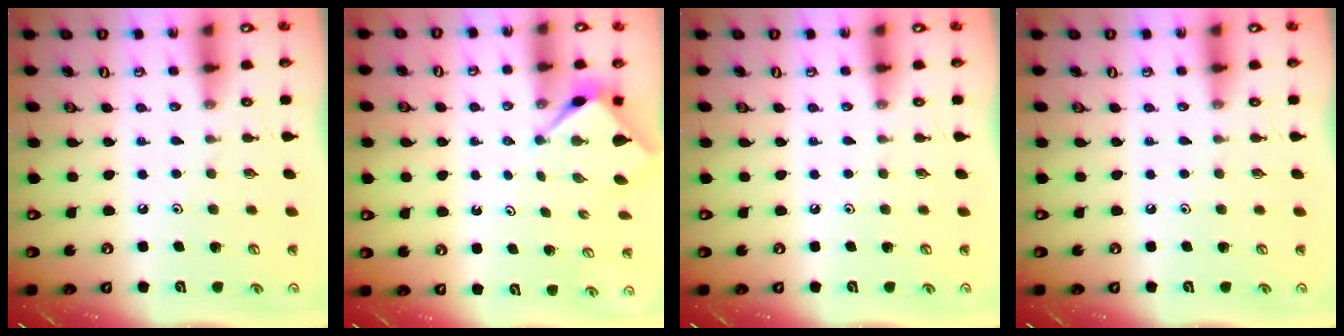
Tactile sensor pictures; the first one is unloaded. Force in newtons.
{"total": 3.0, "press": 3.0, "slide": 0.2}
{"total": 0.0}
{"total": 0.0}